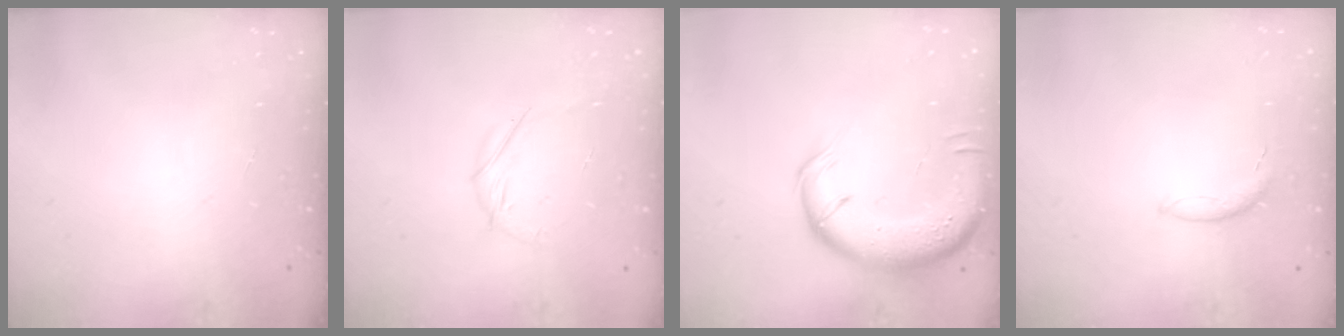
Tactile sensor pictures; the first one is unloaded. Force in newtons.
{"total": 4.8, "press": 4.7, "slide": 1.1}
{"total": 14.0, "press": 13.7, "slide": 2.9}
{"total": 5.8, "press": 5.7, "slide": 0.7}